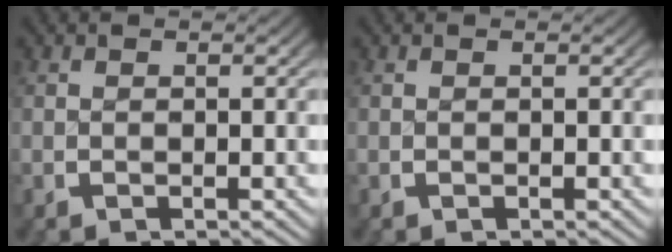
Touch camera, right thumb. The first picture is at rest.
{"total": 0.0}